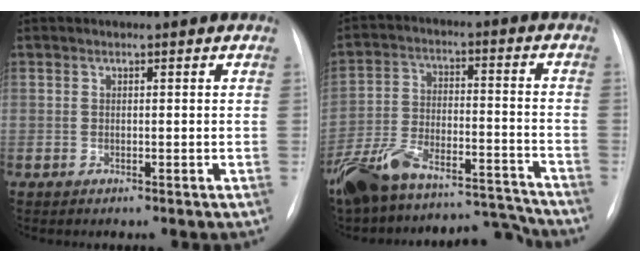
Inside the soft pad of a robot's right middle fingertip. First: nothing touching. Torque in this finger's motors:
{"motor_torque": [0.62, -0.61, 0.47, 0.19]}